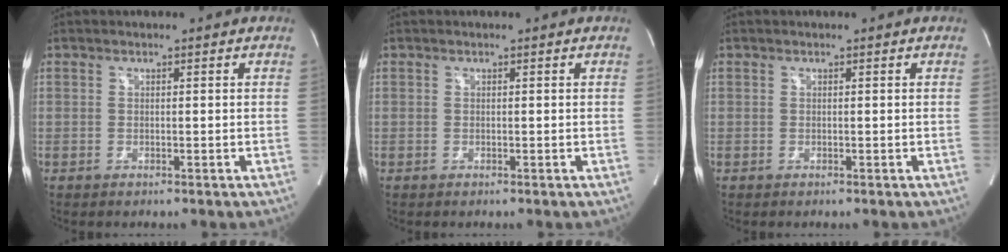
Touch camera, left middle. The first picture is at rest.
{"total": 0.0}
{"total": 0.0}